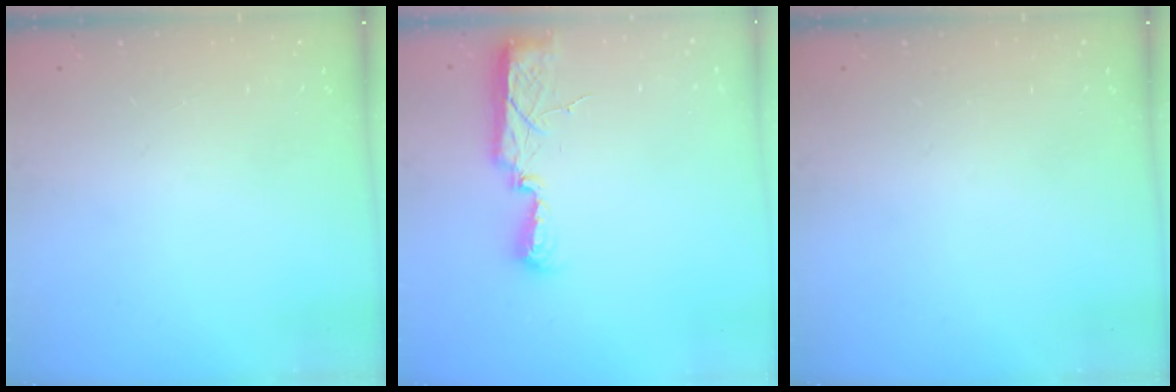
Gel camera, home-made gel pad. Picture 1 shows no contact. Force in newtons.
{"total": 10.7, "press": 9.0, "slide": 5.8}
{"total": 0.0}